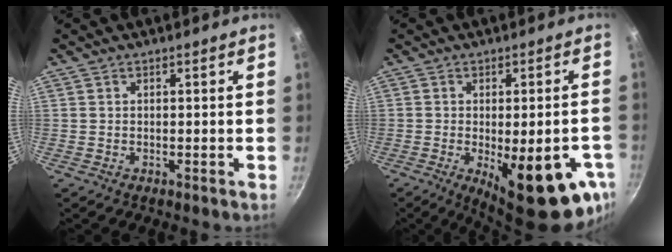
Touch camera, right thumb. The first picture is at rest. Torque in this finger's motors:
{"motor_torque": [0.00, 1.03, 0.99, -1.05, 0.33]}